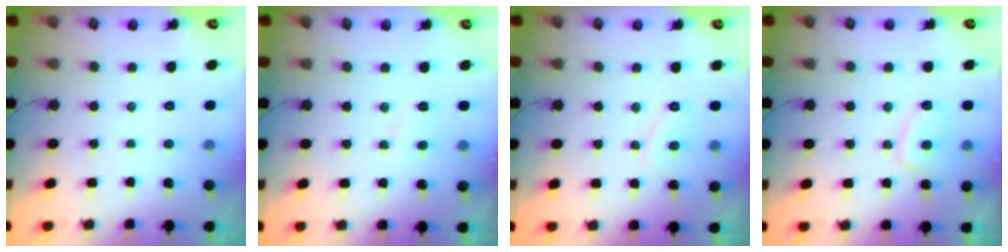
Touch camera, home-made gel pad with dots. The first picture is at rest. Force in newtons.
{"total": 2.8, "press": 2.8, "slide": 0.3}
{"total": 3.8, "press": 3.7, "slide": 0.5}
{"total": 6.0, "press": 5.9, "slide": 1.1}